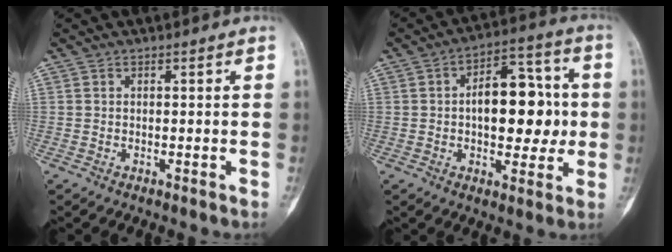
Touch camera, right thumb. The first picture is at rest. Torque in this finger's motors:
{"motor_torque": [0.22, 2.16, 0.80, 0.20, 0.08]}